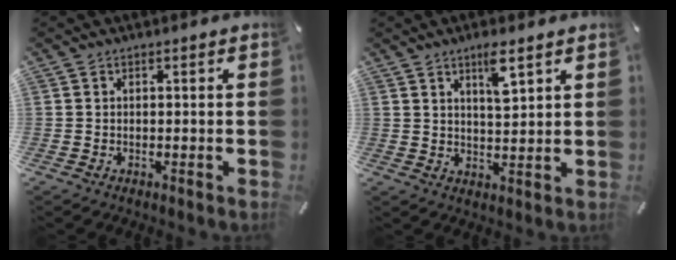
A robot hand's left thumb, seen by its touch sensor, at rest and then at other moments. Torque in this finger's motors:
{"motor_torque": [0.90, 0.70, 0.45, -0.79, 0.20]}